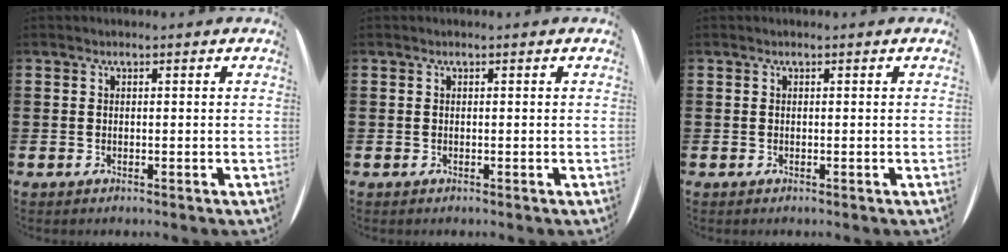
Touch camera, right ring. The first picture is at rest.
{"total": 0.0}
{"total": 0.0}